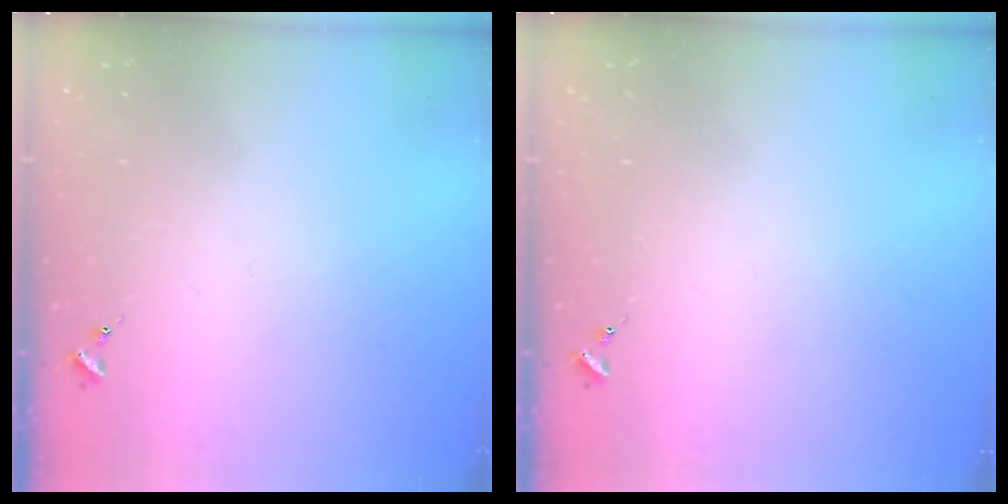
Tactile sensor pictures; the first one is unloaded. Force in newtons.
{"total": 0.0}